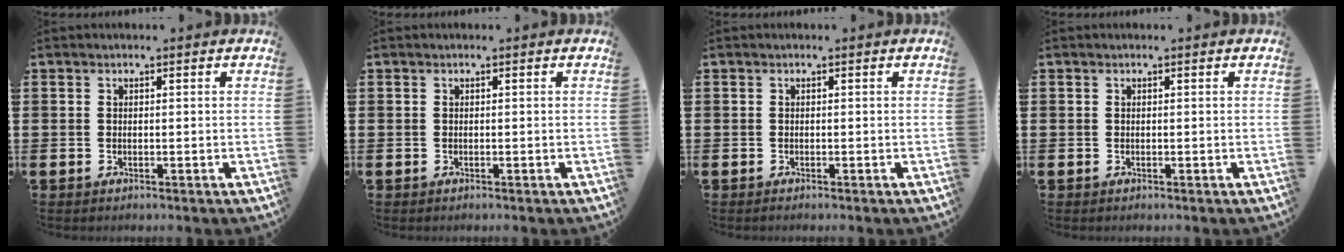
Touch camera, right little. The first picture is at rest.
{"total": 0.0}
{"total": 0.0}
{"total": 0.0}